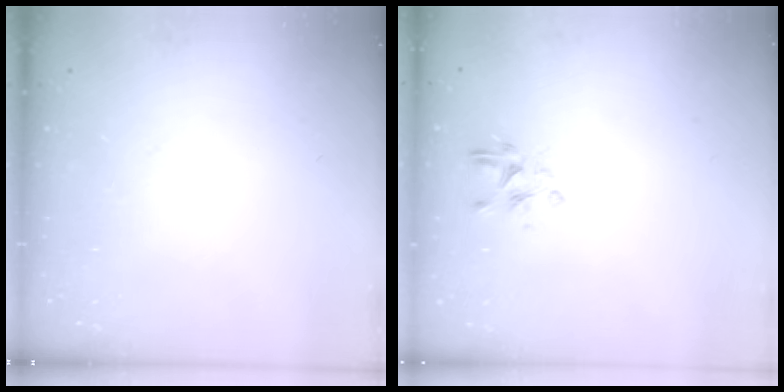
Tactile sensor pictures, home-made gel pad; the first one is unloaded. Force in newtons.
{"total": 2.1, "press": 1.9, "slide": 0.9}